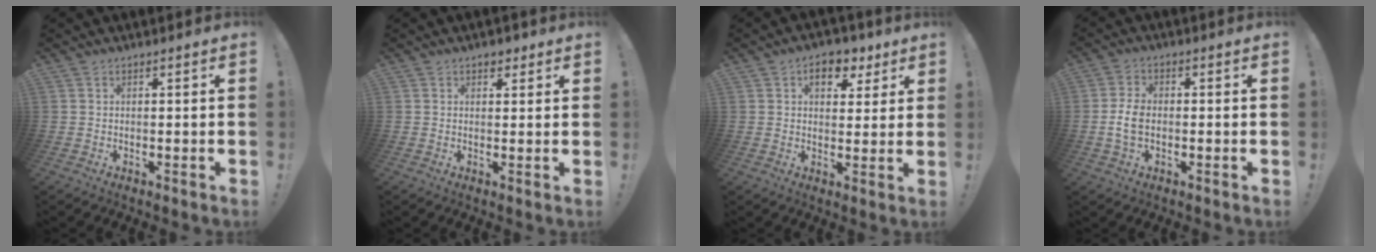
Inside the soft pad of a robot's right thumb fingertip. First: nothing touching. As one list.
[{"total": 2.3, "force": [1.5, 1.6, 0.9], "torque": [0.002, -0.004, 0.023]}, {"total": 8.1, "force": [3.8, 5.4, 4.7], "torque": [-0.052, -0.011, 0.065]}, {"total": 5.7, "force": [-0.7, 3.6, 4.4], "torque": [-0.083, 0.004, -0.014]}]